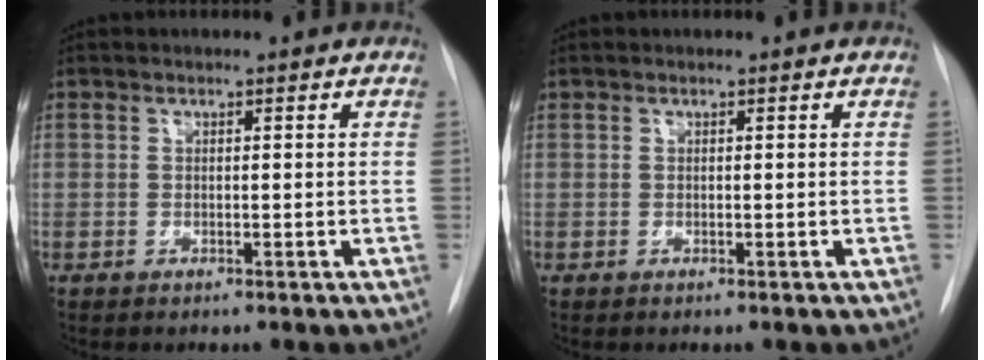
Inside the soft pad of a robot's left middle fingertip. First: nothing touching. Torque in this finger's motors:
{"motor_torque": [-0.18, -0.55, -0.04, -0.01]}